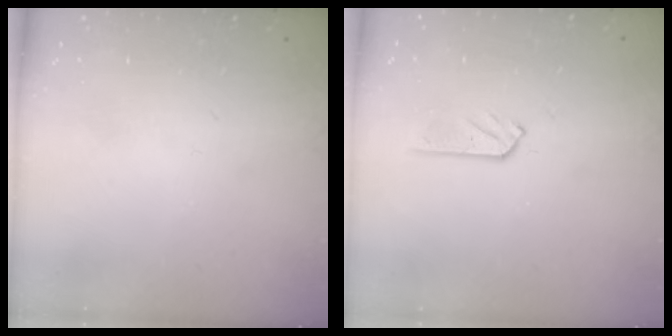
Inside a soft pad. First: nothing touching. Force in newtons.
{"total": 4.6, "press": 4.5, "slide": 0.5}